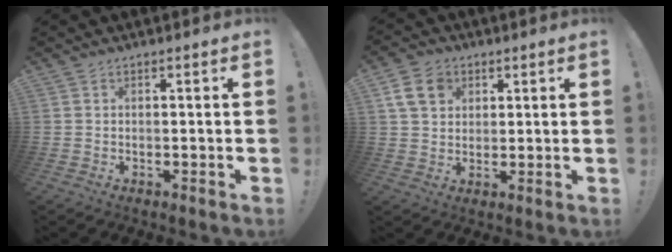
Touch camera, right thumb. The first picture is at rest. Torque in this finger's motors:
{"motor_torque": [0.01, 0.00, 0.49, 0.14, 0.00]}